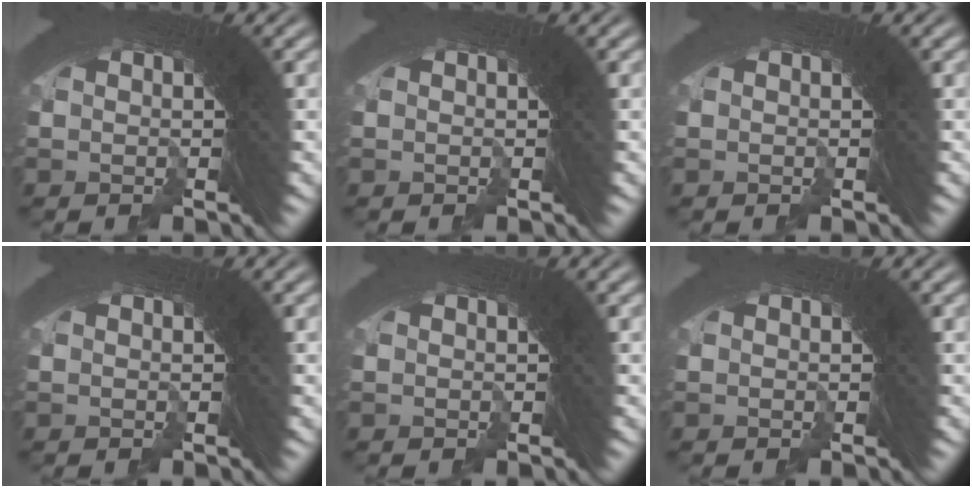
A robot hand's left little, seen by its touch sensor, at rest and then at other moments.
{"total": 0.0}
{"total": 0.0}
{"total": 0.0}
{"total": 0.0}
{"total": 0.0}